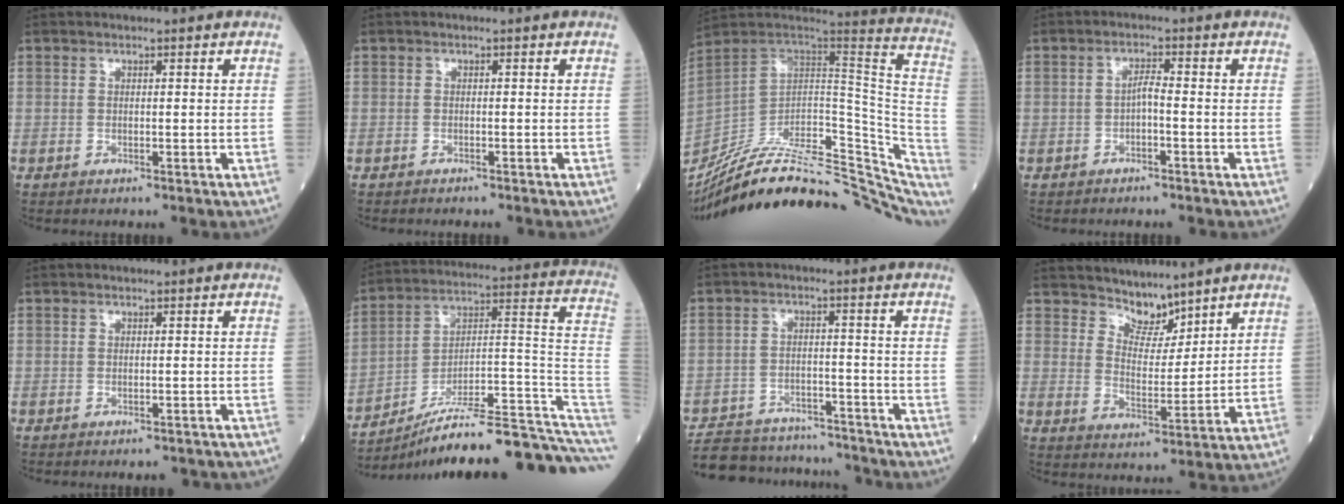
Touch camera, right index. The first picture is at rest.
{"total": 2.0, "force": [-1.9, 0.2, 0.8], "torque": [-0.012, -0.001, -0.023]}
{"total": 32.2, "force": [-25.9, 9.2, 16.9], "torque": [-0.215, -0.001, -0.367]}
{"total": 1.8, "force": [-0.8, 0.2, 1.7], "torque": [-0.027, 0.003, -0.016]}
{"total": 4.6, "force": [-4.1, 1.6, 1.2], "torque": [-0.005, -0.003, -0.046]}
{"total": 25.7, "force": [-21.8, 0.4, 13.7], "torque": [-0.105, 0.040, -0.322]}
{"total": 15.8, "force": [-14.7, 4.3, 3.7], "torque": [-0.069, 0.015, -0.213]}
{"total": 5.0, "force": [4.6, 1.7, 0.8], "torque": [-0.015, -0.002, 0.092]}